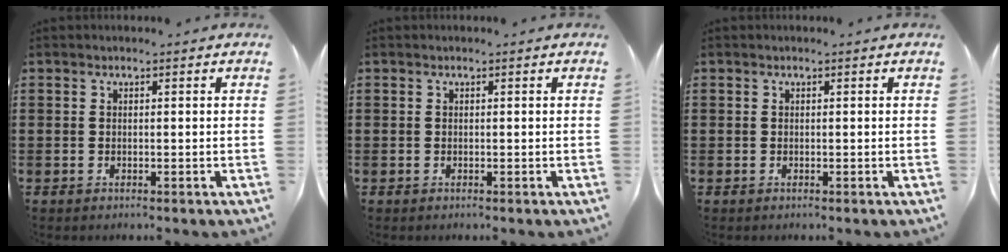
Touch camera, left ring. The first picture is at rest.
{"total": 0.0}
{"total": 0.0}